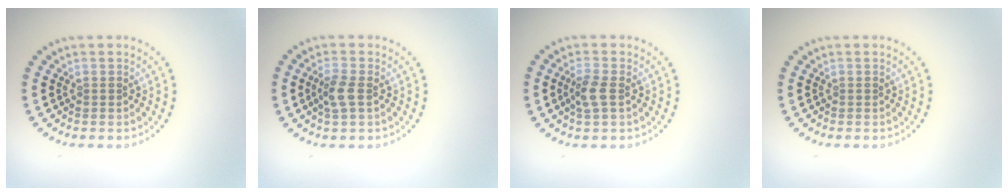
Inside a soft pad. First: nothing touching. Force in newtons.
{"total": 2.0, "press": 2.0, "slide": 0.6}
{"total": 2.0, "press": 2.0, "slide": 0.6}
{"total": 0.0}